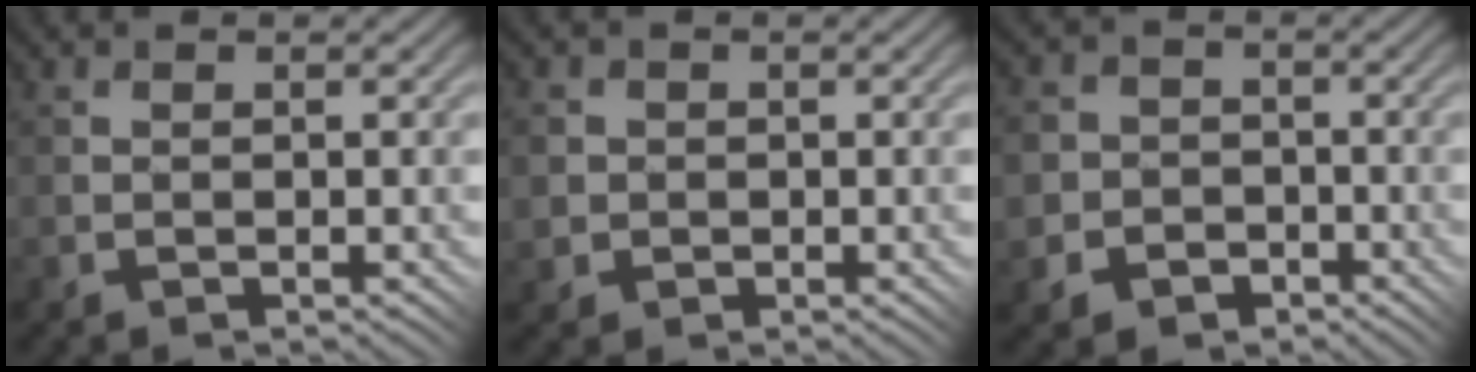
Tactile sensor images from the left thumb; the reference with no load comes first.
{"total": 3.4, "force": [-0.1, 3.4, 0.4], "torque": [-0.020, 0.010, -0.021]}
{"total": 5.9, "force": [-2.5, 5.3, 0.9], "torque": [-0.035, -0.001, -0.069]}